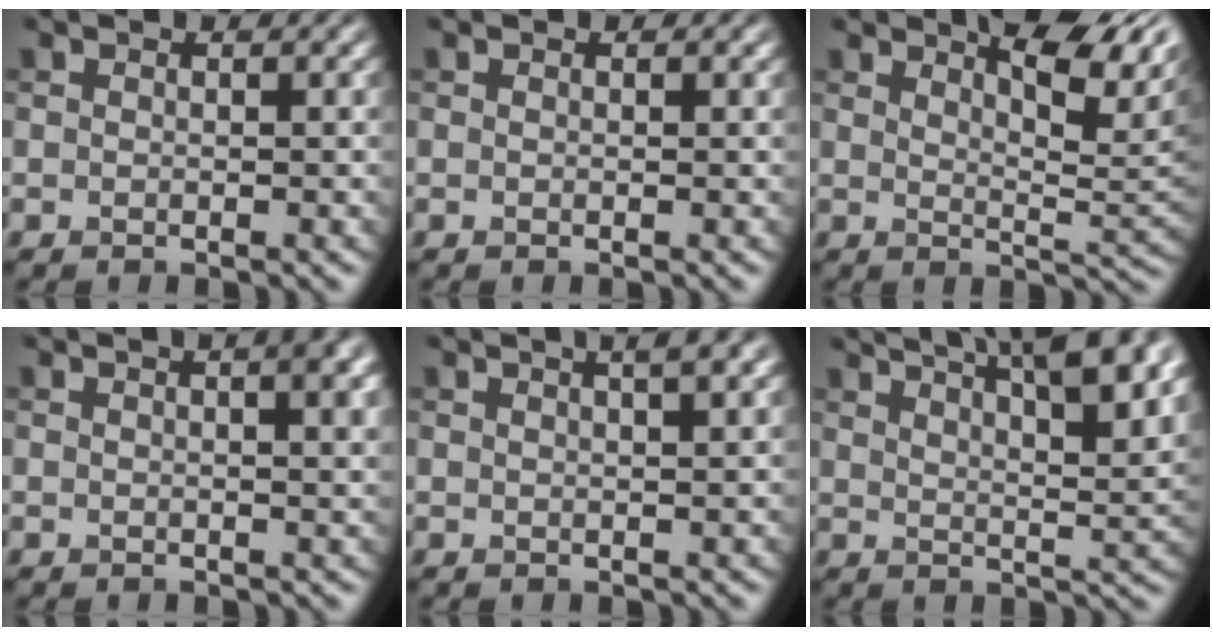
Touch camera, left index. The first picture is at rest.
{"total": 0.0}
{"total": 7.6, "force": [4.4, 2.3, 5.8], "torque": [-0.078, 0.005, 0.070]}
{"total": 5.4, "force": [2.0, 2.0, 4.5], "torque": [-0.029, 0.018, 0.010]}
{"total": 4.6, "force": [2.5, 1.6, 3.5], "torque": [-0.018, 0.017, 0.007]}
{"total": 11.8, "force": [7.3, 3.6, 8.6], "torque": [-0.090, 0.034, 0.079]}